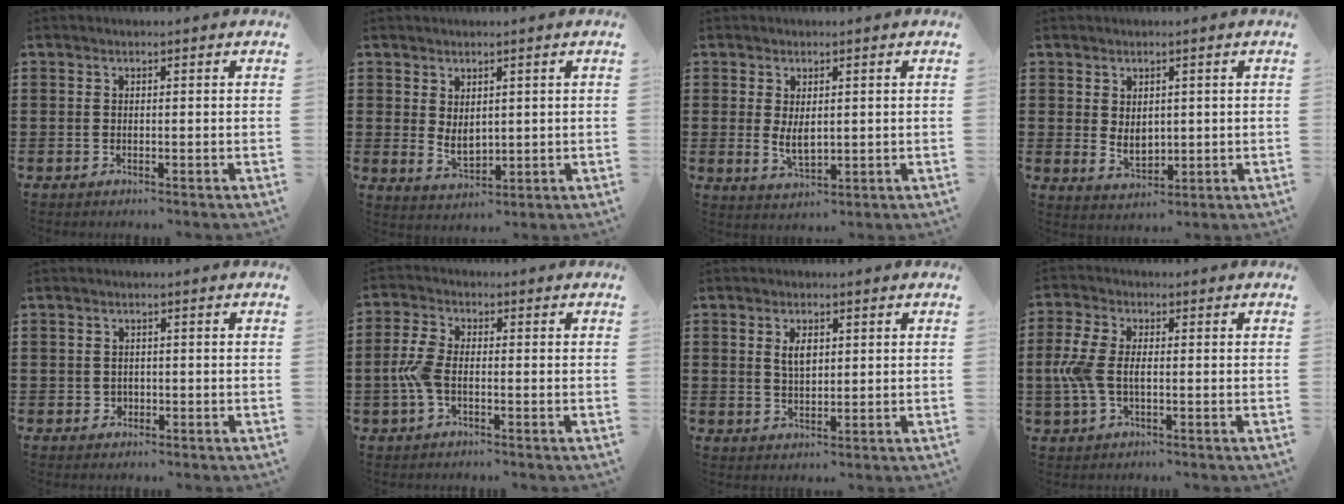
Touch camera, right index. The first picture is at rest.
{"total": 3.1, "force": [1.0, 2.0, 2.1], "torque": [-0.036, 0.002, 0.019]}
{"total": 3.5, "force": [0.4, 1.7, 3.0], "torque": [-0.050, 0.002, 0.006]}
{"total": 3.2, "force": [0.7, 2.4, 2.1], "torque": [-0.029, 0.001, 0.010]}
{"total": 1.1, "force": [-0.1, 1.0, 0.3], "torque": [-0.010, 0.005, -0.004]}
{"total": 4.8, "force": [-1.0, 2.3, 4.0], "torque": [-0.106, -0.005, -0.028]}
{"total": 3.3, "force": [1.1, 1.6, 2.7], "torque": [-0.050, 0.004, 0.016]}
{"total": 6.1, "force": [-0.5, 3.2, 5.1], "torque": [-0.137, -0.007, -0.020]}